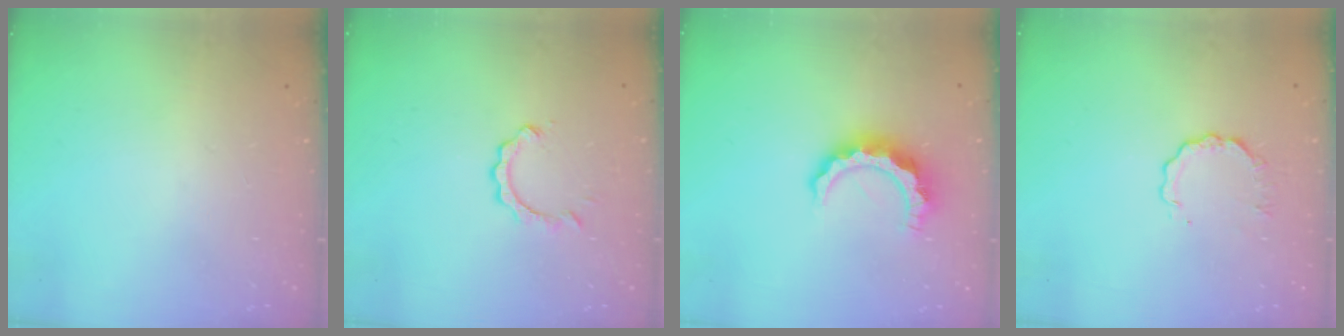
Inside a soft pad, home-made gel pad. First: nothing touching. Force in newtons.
{"total": 2.7, "press": 2.6, "slide": 0.3}
{"total": 9.0, "press": 8.9, "slide": 0.8}
{"total": 2.9, "press": 2.9, "slide": 0.3}